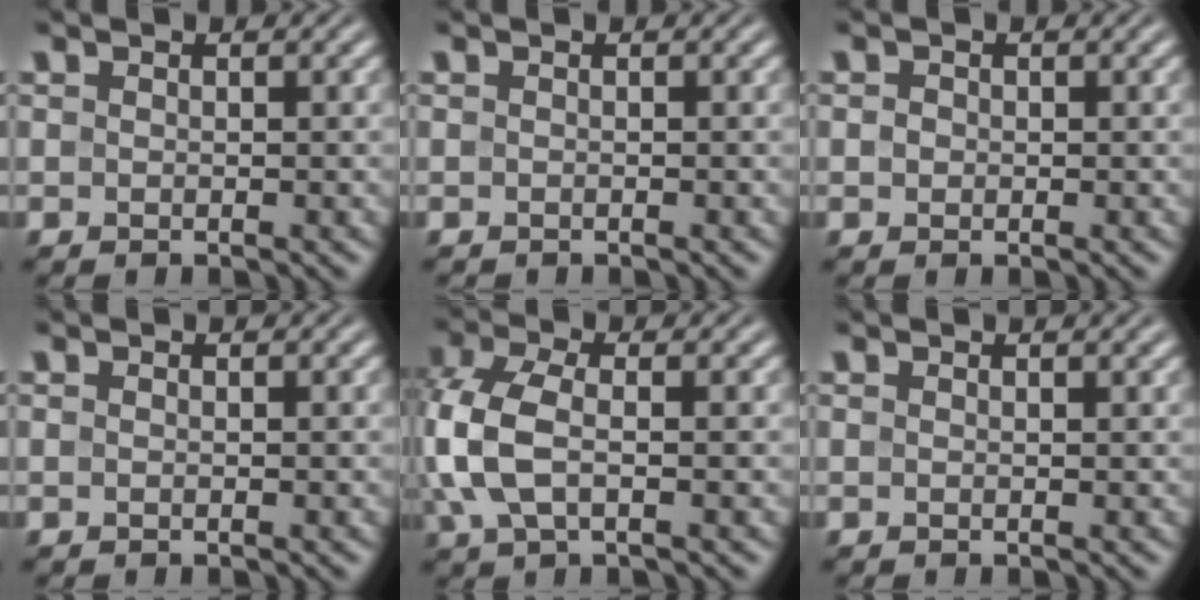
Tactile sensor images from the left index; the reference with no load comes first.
{"total": 0.0}
{"total": 0.7, "force": [0.0, 0.6, 0.3], "torque": [-0.005, -0.002, -0.003]}
{"total": 0.0}
{"total": 5.8, "force": [-0.3, 3.1, 4.9], "torque": [-0.125, 0.007, -0.012]}
{"total": 1.0, "force": [0.7, 0.3, 0.6], "torque": [-0.007, 0.000, 0.004]}